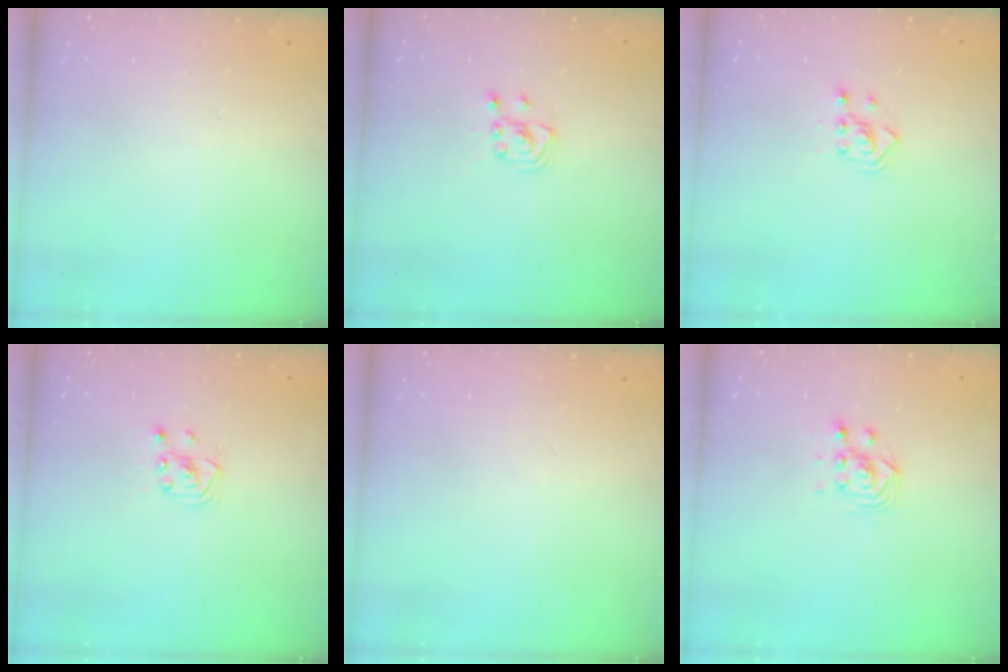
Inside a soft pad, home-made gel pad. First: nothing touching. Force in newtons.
{"total": 2.4, "press": 2.4, "slide": 0.2}
{"total": 2.3, "press": 2.3, "slide": 0.3}
{"total": 1.7, "press": 1.6, "slide": 0.1}
{"total": 0.0}
{"total": 3.0, "press": 3.0, "slide": 0.1}